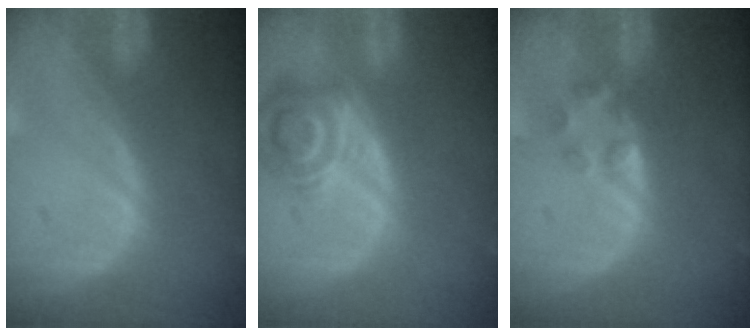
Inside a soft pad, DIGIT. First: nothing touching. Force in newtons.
{"total": 6.9, "press": 6.4, "slide": 2.7}
{"total": 2.6, "press": 2.6, "slide": 0.2}